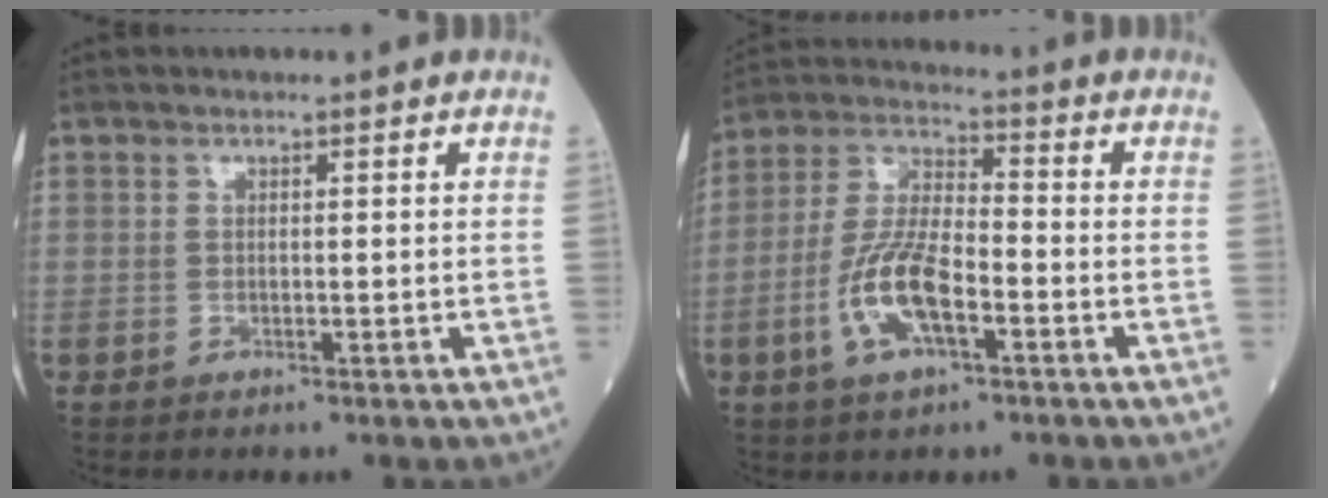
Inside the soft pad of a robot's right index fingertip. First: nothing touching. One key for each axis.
{"total": 10.5, "fx": -3.7, "fy": 3.4, "fz": 9.2, "tx": -0.198, "ty": 0.003, "tz": -0.073}